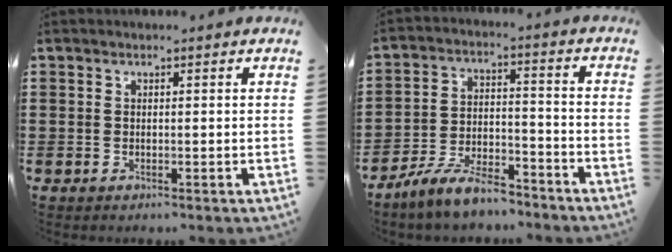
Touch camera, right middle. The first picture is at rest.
{"total": 8.3, "force": [-7.2, 1.9, 3.7], "torque": [-0.076, 0.014, -0.137]}